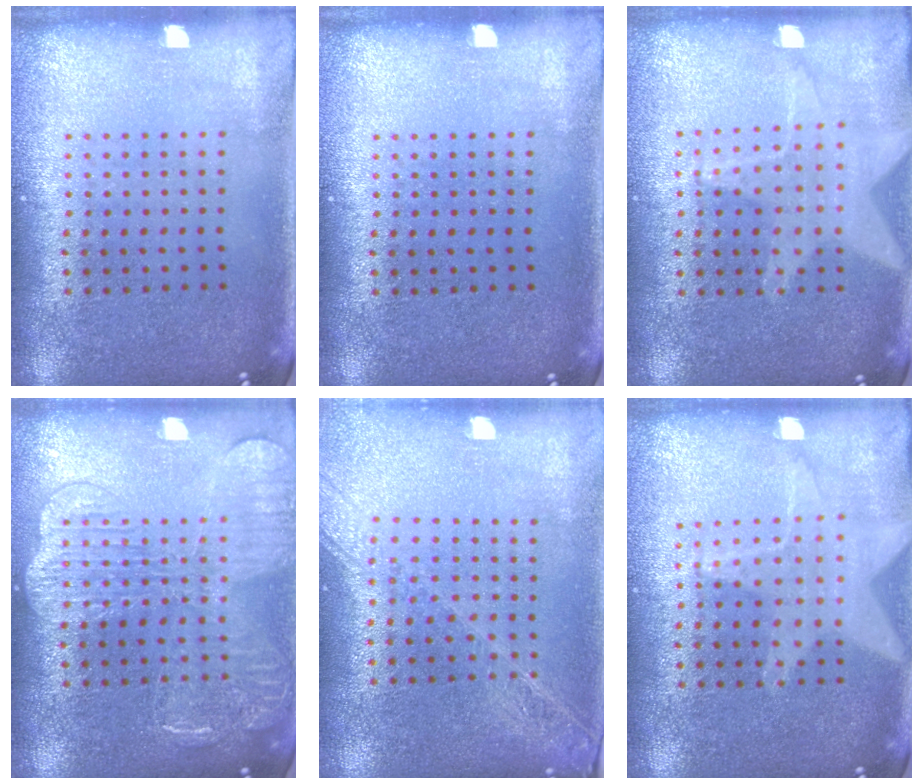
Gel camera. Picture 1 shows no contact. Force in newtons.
{"total": 0.0}
{"total": 1.1, "press": 1.1, "slide": 0.1}
{"total": 3.9, "press": 3.8, "slide": 0.5}
{"total": 1.8, "press": 1.6, "slide": 0.8}
{"total": 1.1, "press": 1.1, "slide": 0.1}